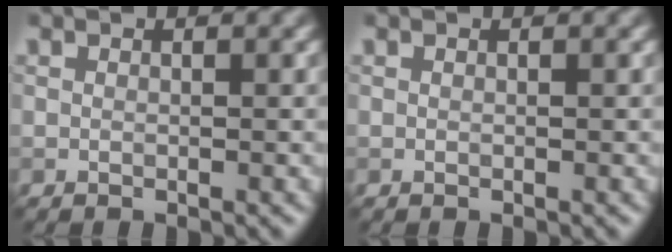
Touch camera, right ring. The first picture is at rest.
{"total": 0.0}